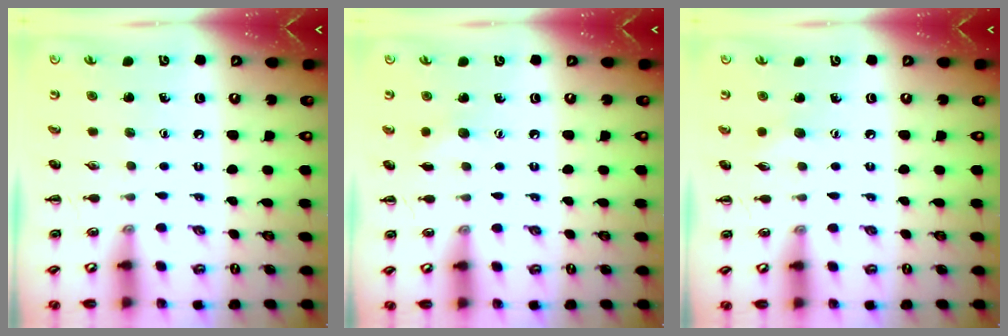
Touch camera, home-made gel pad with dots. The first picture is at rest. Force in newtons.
{"total": 4.4, "press": 4.3, "slide": 1.0}
{"total": 3.6, "press": 3.4, "slide": 1.0}